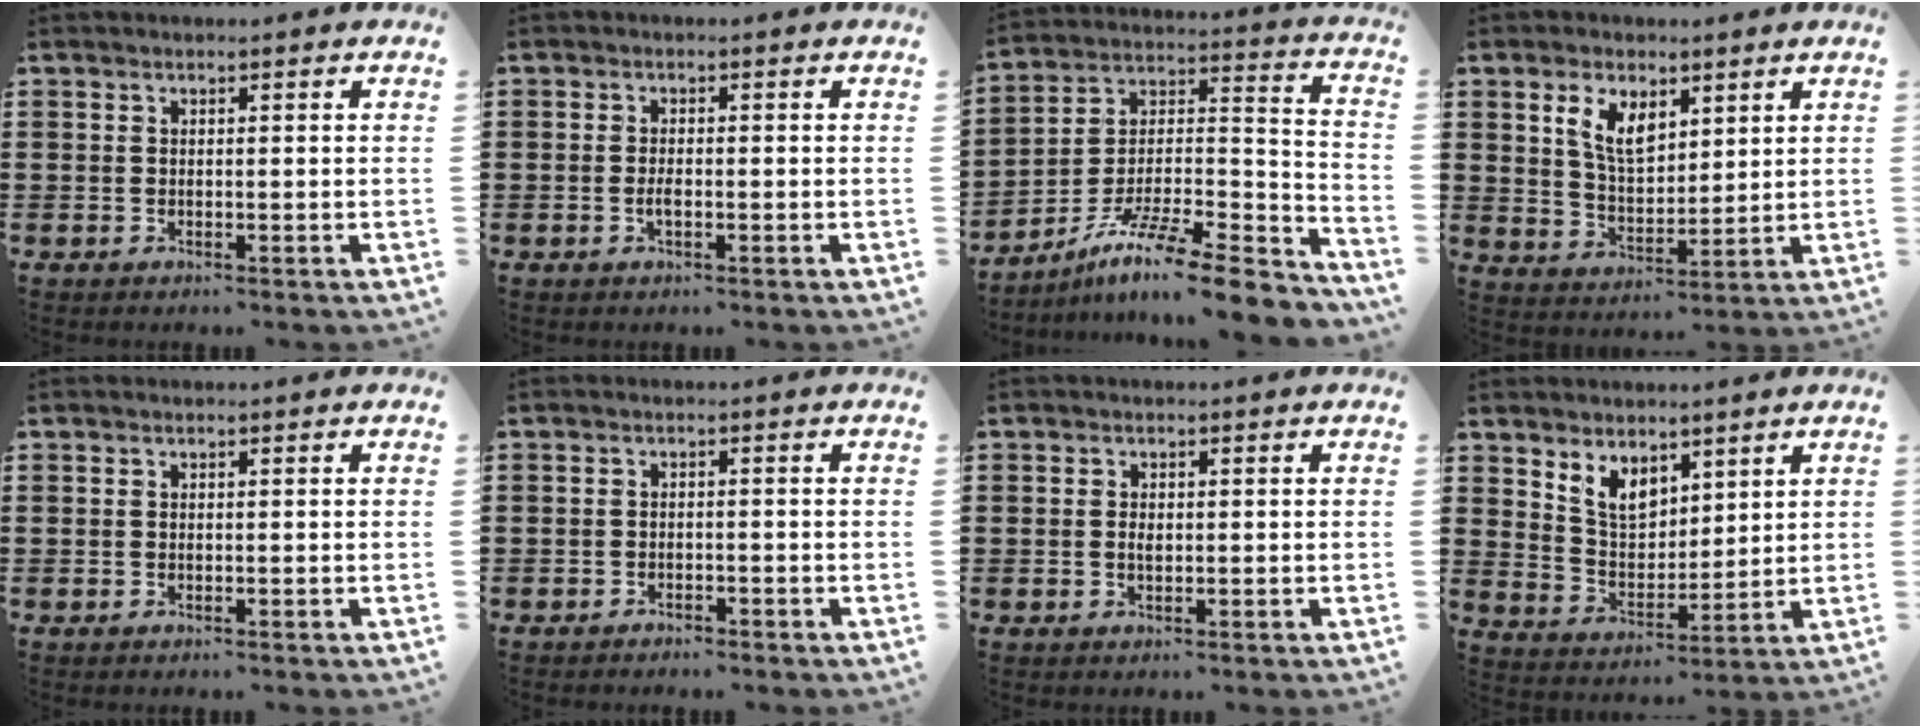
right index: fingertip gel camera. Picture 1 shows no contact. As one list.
[{"total": 1.7, "force": [-0.5, 0.6, 1.5], "torque": [-0.028, 0.000, -0.009]}, {"total": 12.5, "force": [-9.6, 1.9, 7.9], "torque": [-0.124, 0.021, -0.176]}, {"total": 6.5, "force": [3.1, 3.3, 4.6], "torque": [-0.102, 0.010, 0.057]}, {"total": 0.0}, {"total": 1.2, "force": [-1.1, 0.2, 0.0], "torque": [-0.005, 0.002, -0.025]}, {"total": 1.2, "force": [0.0, 0.6, 1.1], "torque": [-0.021, 0.003, -0.002]}, {"total": 6.1, "force": [4.2, 3.6, 2.6], "torque": [-0.069, -0.005, 0.078]}]